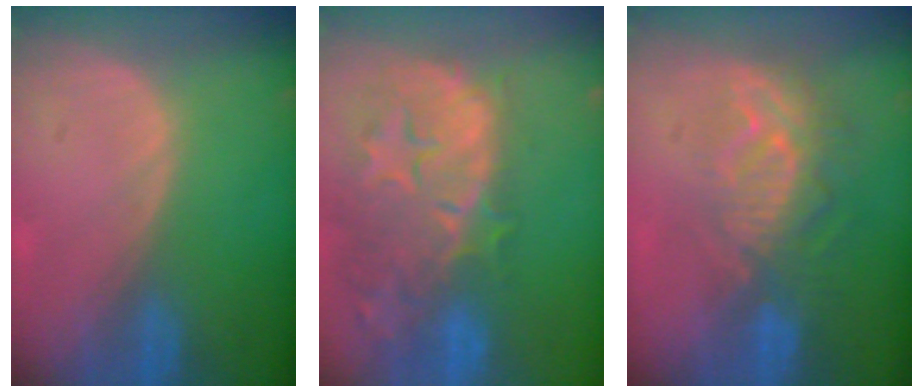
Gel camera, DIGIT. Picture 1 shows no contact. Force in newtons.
{"total": 14.8, "press": 11.9, "slide": 8.8}
{"total": 9.5, "press": 8.3, "slide": 4.7}